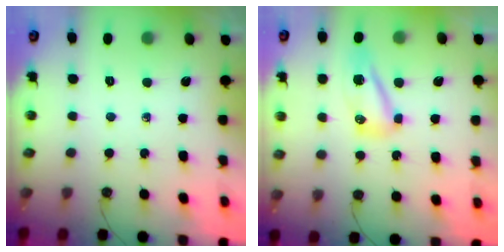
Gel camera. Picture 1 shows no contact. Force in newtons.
{"total": 8.0, "press": 7.9, "slide": 0.9}